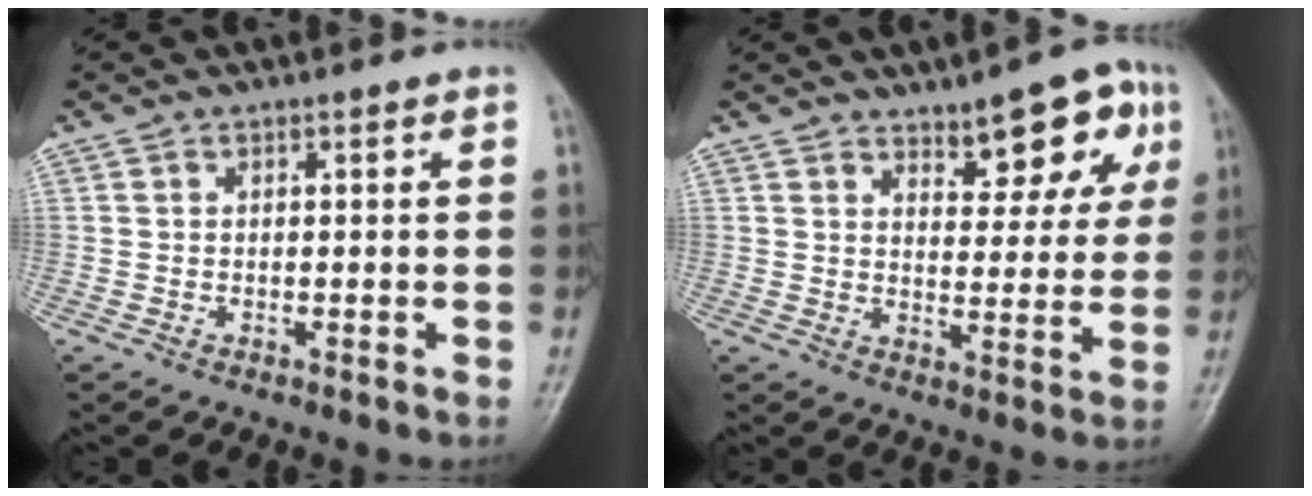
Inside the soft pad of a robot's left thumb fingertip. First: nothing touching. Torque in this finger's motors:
{"motor_torque": [0.07, 0.22, 0.01, -0.23, 0.10]}